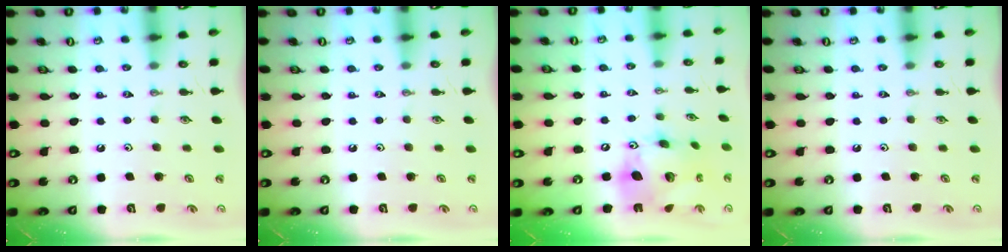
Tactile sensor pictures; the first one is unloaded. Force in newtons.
{"total": 0.0}
{"total": 17.1, "press": 17.0, "slide": 1.9}
{"total": 0.0}